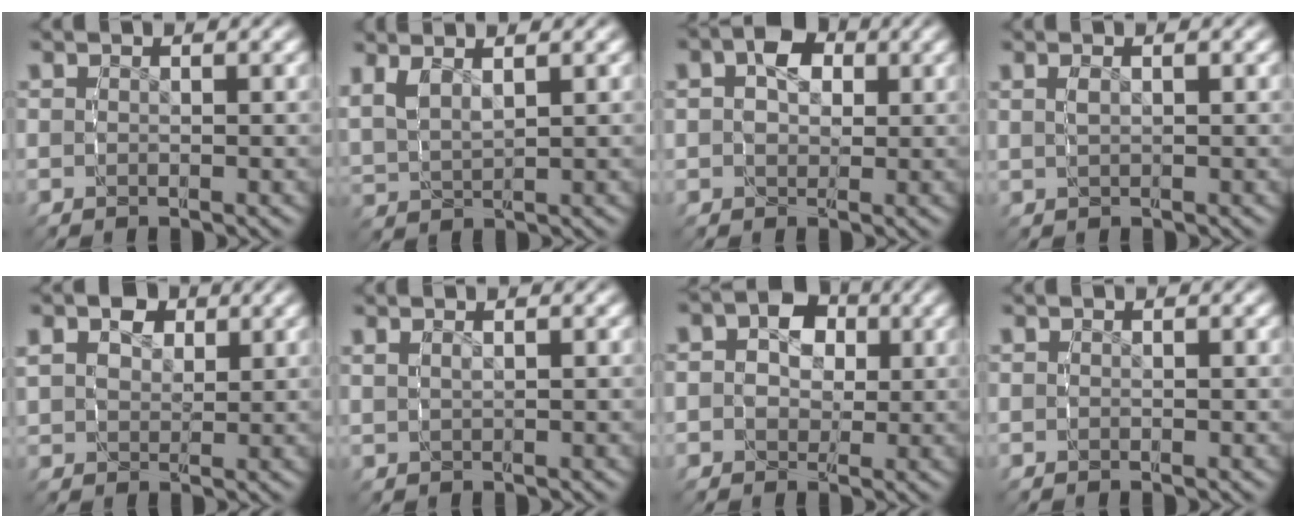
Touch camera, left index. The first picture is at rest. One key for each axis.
{"total": 3.3, "fx": 2.2, "fy": 1.5, "fz": 2.0, "tx": -0.052, "ty": 0.002, "tz": 0.044}
{"total": 3.4, "fx": 1.0, "fy": 2.5, "fz": 2.2, "tx": -0.036, "ty": -0.005, "tz": 0.011}
{"total": 0.9, "fx": 0.5, "fy": -0.2, "fz": 0.7, "tx": -0.010, "ty": 0.003, "tz": 0.010}
{"total": 3.6, "fx": 2.0, "fy": 2.3, "fz": 1.8, "tx": -0.027, "ty": -0.006, "tz": 0.037}
{"total": 1.1, "fx": 0.8, "fy": -0.5, "fz": 0.5, "tx": -0.007, "ty": 0.002, "tz": 0.020}
{"total": 4.6, "fx": 0.8, "fy": 3.8, "fz": 2.5, "tx": -0.048, "ty": -0.010, "tz": 0.006}
{"total": 0.0}